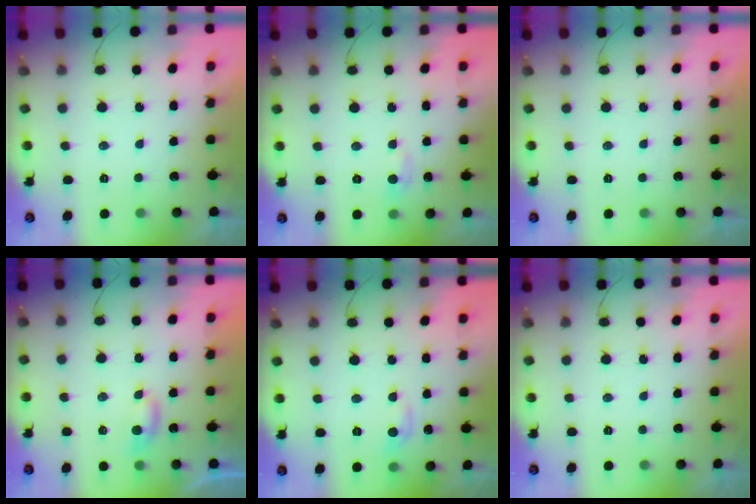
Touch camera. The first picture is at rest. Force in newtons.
{"total": 5.0, "press": 5.0, "slide": 0.6}
{"total": 0.0}
{"total": 4.4, "press": 4.3, "slide": 0.6}
{"total": 6.8, "press": 6.8, "slide": 1.0}
{"total": 0.0}